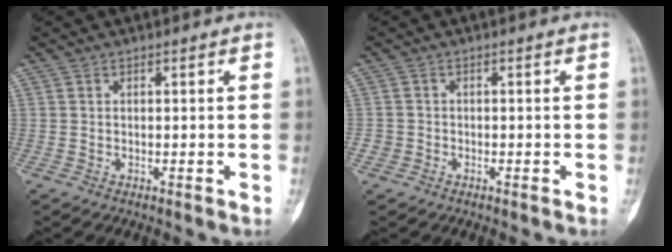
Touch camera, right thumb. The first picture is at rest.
{"total": 1.3, "force": [-0.7, 1.1, 0.1], "torque": [0.004, 0.005, -0.018]}